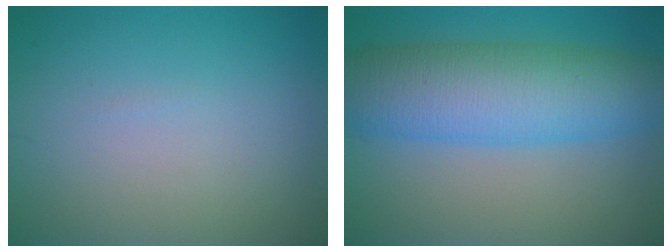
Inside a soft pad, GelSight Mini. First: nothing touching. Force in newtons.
{"total": 9.7, "press": 9.7, "slide": 0.3}